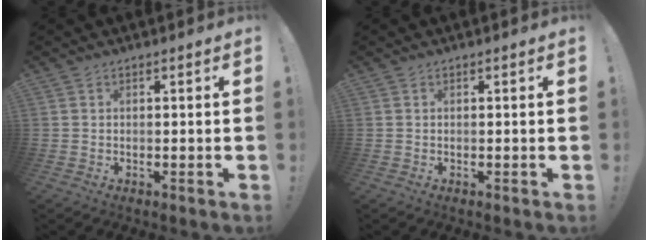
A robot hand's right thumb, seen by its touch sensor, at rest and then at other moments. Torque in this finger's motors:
{"motor_torque": [0.00, 0.00, -0.15, 0.15, 0.00]}